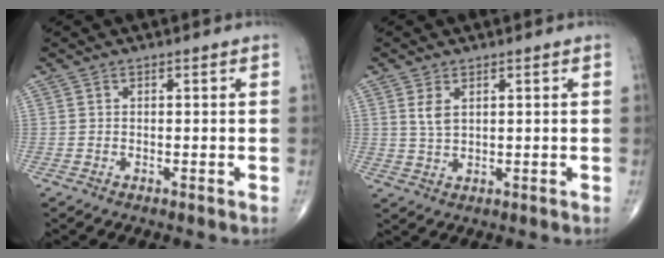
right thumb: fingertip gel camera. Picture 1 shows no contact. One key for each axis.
{"total": 3.1, "fx": 1.3, "fy": 1.7, "fz": 2.2, "tx": -0.041, "ty": -0.004, "tz": 0.032}